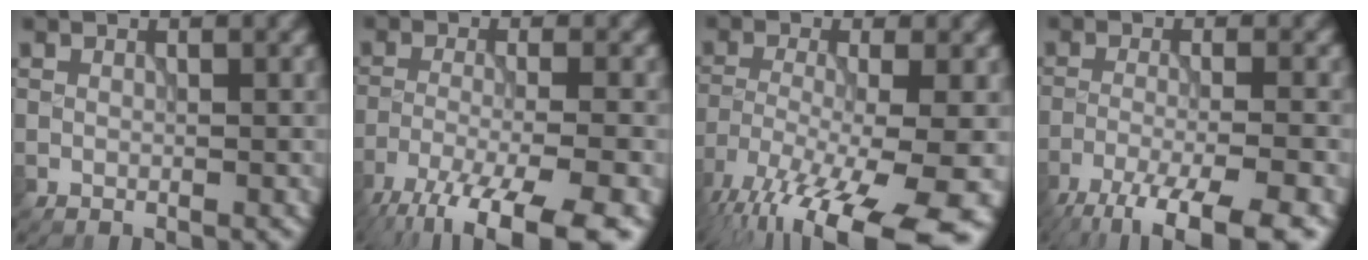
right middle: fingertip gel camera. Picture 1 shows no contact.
{"total": 11.0, "force": [-8.3, 2.4, 6.9], "torque": [-0.120, -0.033, -0.130]}
{"total": 15.7, "force": [-10.2, 3.9, 11.2], "torque": [-0.198, -0.037, -0.155]}
{"total": 8.8, "force": [-6.5, 1.7, 5.6], "torque": [-0.092, -0.022, -0.105]}